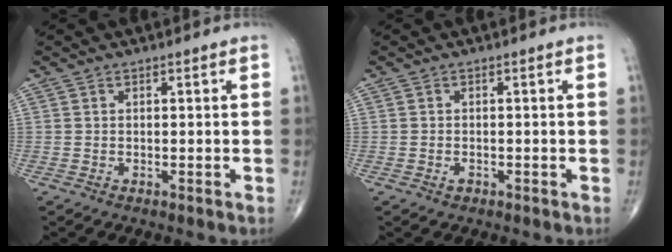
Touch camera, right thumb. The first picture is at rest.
{"total": 0.9, "force": [-0.5, 0.6, 0.5], "torque": [-0.008, 0.003, -0.006]}